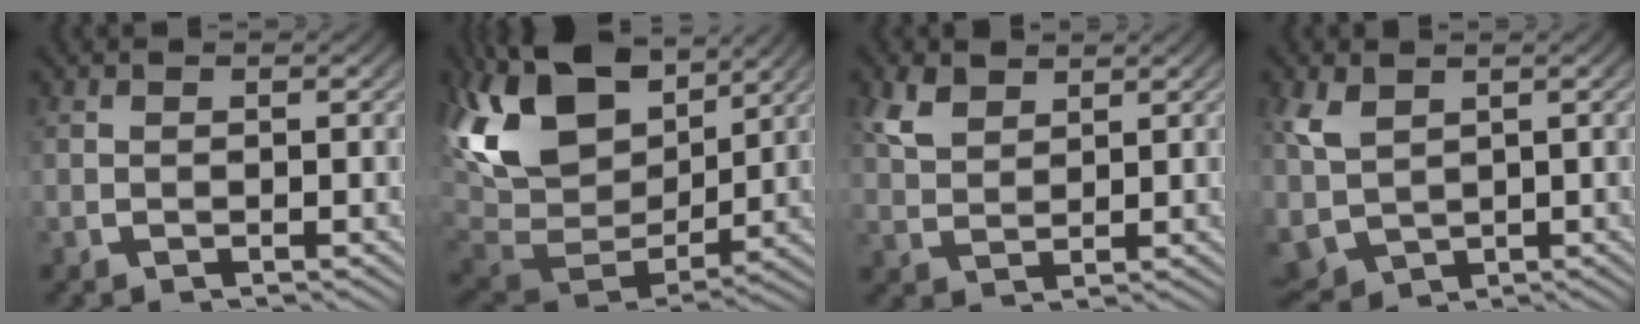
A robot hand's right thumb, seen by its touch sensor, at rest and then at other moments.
{"total": 14.2, "force": [3.4, 8.8, 10.7], "torque": [-0.241, -0.027, 0.073]}
{"total": 3.4, "force": [2.4, 1.6, 1.6], "torque": [-0.034, 0.000, 0.056]}
{"total": 6.4, "force": [-0.4, 5.2, 3.7], "torque": [-0.098, -0.037, 0.024]}